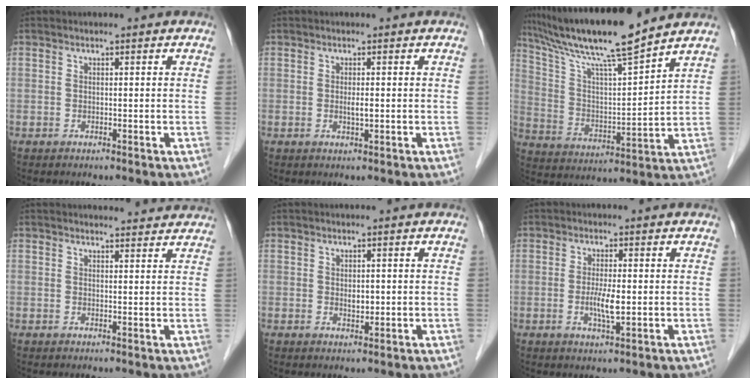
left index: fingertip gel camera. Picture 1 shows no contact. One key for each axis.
{"total": 1.2, "fx": -0.2, "fy": 0.2, "fz": 1.2, "tx": -0.022, "ty": -0.005, "tz": -0.003}
{"total": 15.8, "fx": 13.4, "fy": -0.7, "fz": 8.4, "tx": -0.155, "ty": 0.004, "tz": 0.238}
{"total": 5.8, "fx": 5.6, "fy": 0.9, "fz": 1.0, "tx": -0.006, "ty": 0.007, "tz": 0.052}
{"total": 1.3, "fx": 0.0, "fy": 0.8, "fz": 1.1, "tx": -0.017, "ty": -0.006, "tz": 0.002}
{"total": 3.6, "fx": -0.6, "fy": 0.5, "fz": 3.5, "tx": -0.070, "ty": -0.009, "tz": -0.010}